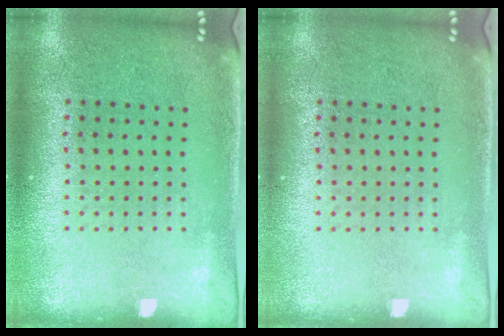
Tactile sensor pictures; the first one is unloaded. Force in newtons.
{"total": 0.0}